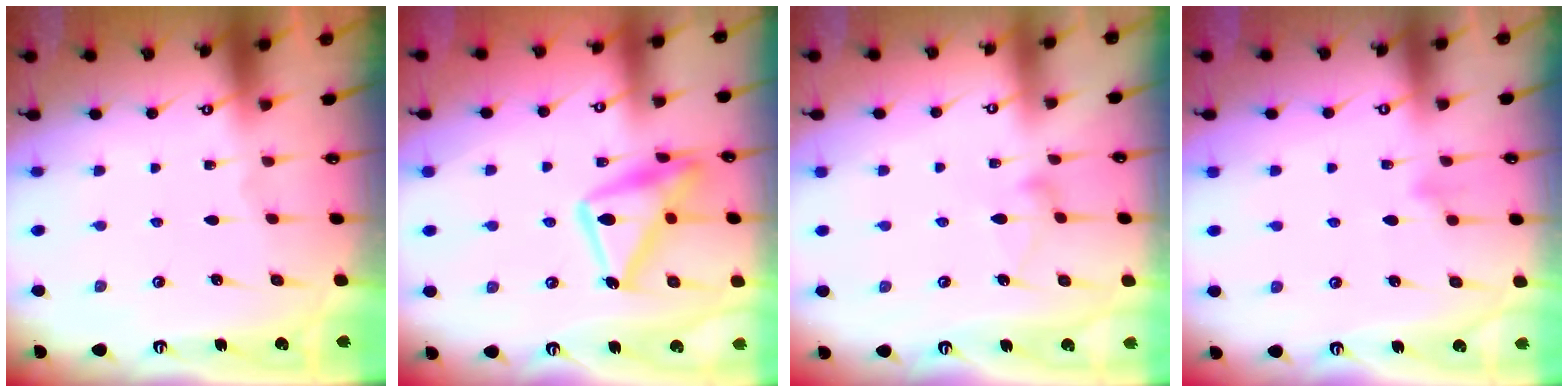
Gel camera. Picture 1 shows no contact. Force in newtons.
{"total": 17.2, "press": 17.2, "slide": 1.1}
{"total": 7.3, "press": 7.3, "slide": 0.3}
{"total": 7.8, "press": 7.7, "slide": 1.7}